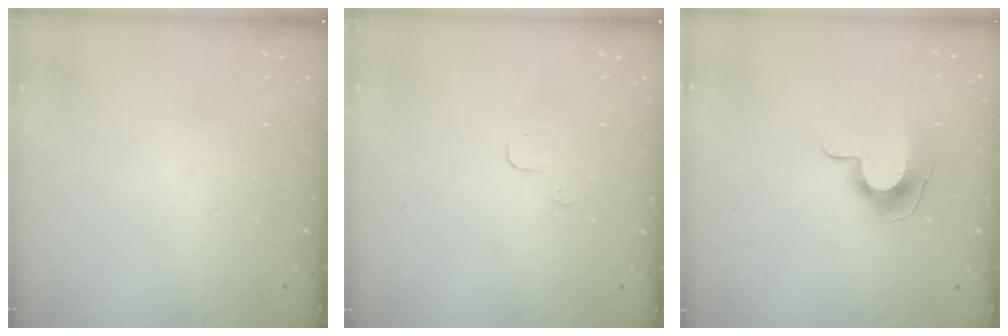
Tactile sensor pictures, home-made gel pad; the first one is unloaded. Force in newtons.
{"total": 3.7, "press": 3.7, "slide": 0.4}
{"total": 9.5, "press": 9.5, "slide": 0.5}